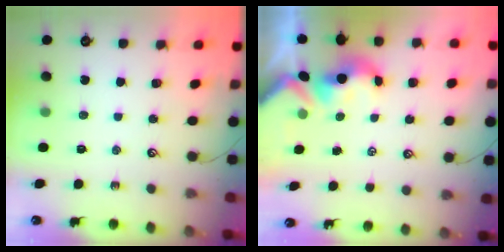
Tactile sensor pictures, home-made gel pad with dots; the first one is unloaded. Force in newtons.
{"total": 2.1, "press": 1.9, "slide": 0.7}